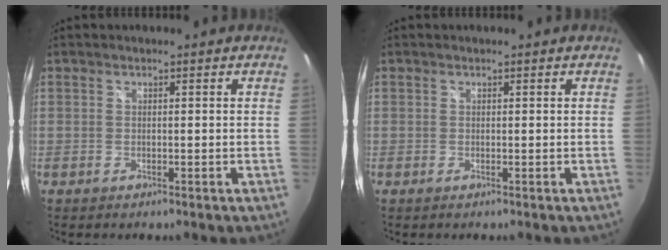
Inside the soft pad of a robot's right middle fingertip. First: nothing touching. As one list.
[{"total": 0.0}]